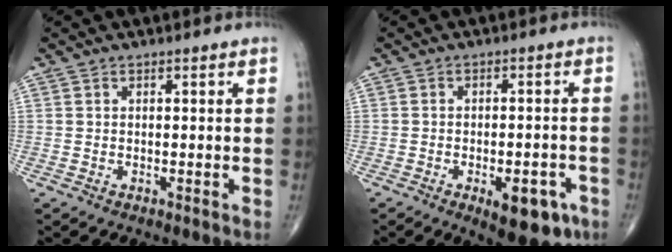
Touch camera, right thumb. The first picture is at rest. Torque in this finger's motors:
{"motor_torque": [1.22, 1.23, 0.63, -0.84, 0.21]}